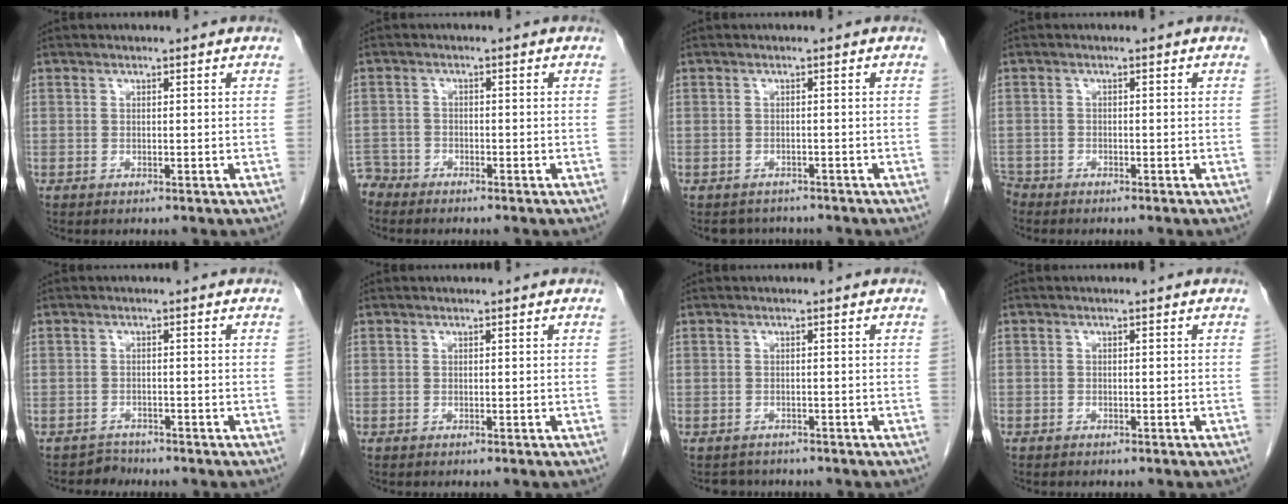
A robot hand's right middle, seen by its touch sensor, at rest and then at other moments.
{"total": 3.2, "force": [-3.0, 0.9, -0.6], "torque": [0.014, -0.002, -0.059]}
{"total": 3.3, "force": [-3.0, 1.5, -0.1], "torque": [0.001, 0.001, -0.043]}
{"total": 2.3, "force": [-2.1, 0.8, 0.0], "torque": [0.002, -0.002, -0.040]}
{"total": 1.7, "force": [-1.4, 0.4, -0.9], "torque": [0.021, -0.003, -0.026]}
{"total": 0.0}
{"total": 2.4, "force": [-2.2, 1.1, -0.2], "torque": [-0.001, -0.001, -0.032]}
{"total": 0.5, "force": [-0.4, 0.4, 0.0], "torque": [-0.001, 0.004, -0.006]}